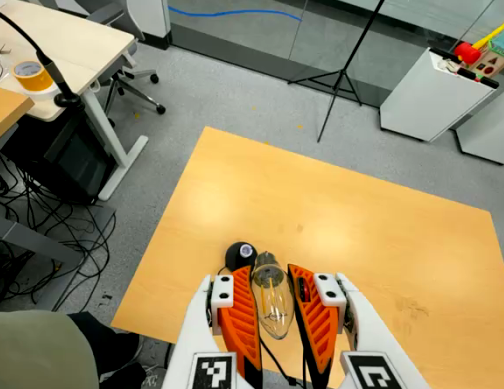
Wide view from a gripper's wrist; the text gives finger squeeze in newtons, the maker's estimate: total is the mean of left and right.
{"total": 20.3, "left": 21.8, "right": 18.9}